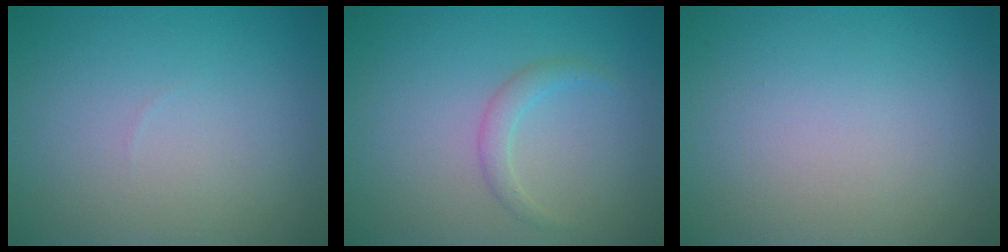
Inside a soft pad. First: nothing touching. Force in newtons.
{"total": 1.5, "press": 1.5, "slide": 0.1}
{"total": 0.0}